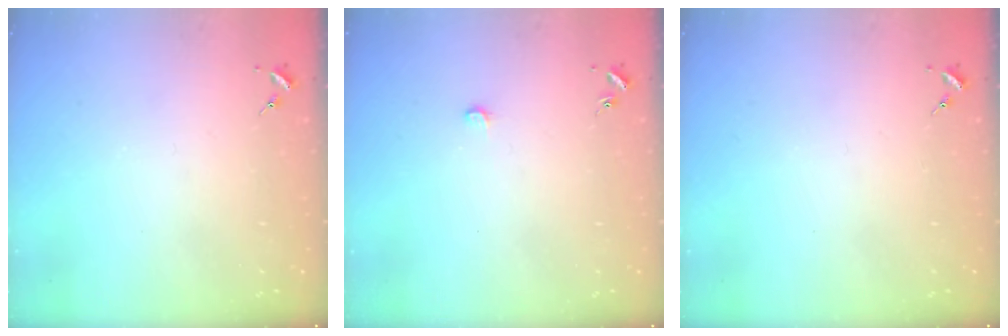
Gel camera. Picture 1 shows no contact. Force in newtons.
{"total": 4.0, "press": 4.0, "slide": 0.4}
{"total": 0.0}